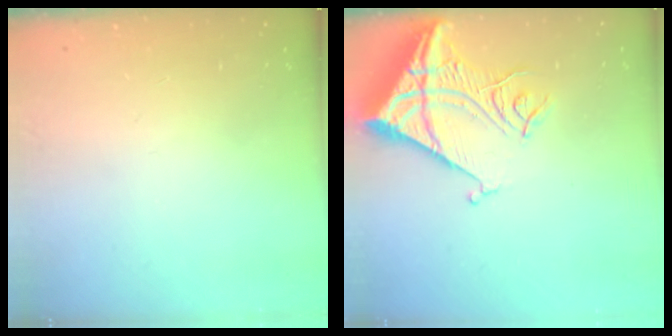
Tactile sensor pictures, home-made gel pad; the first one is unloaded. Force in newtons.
{"total": 16.8, "press": 16.6, "slide": 2.1}